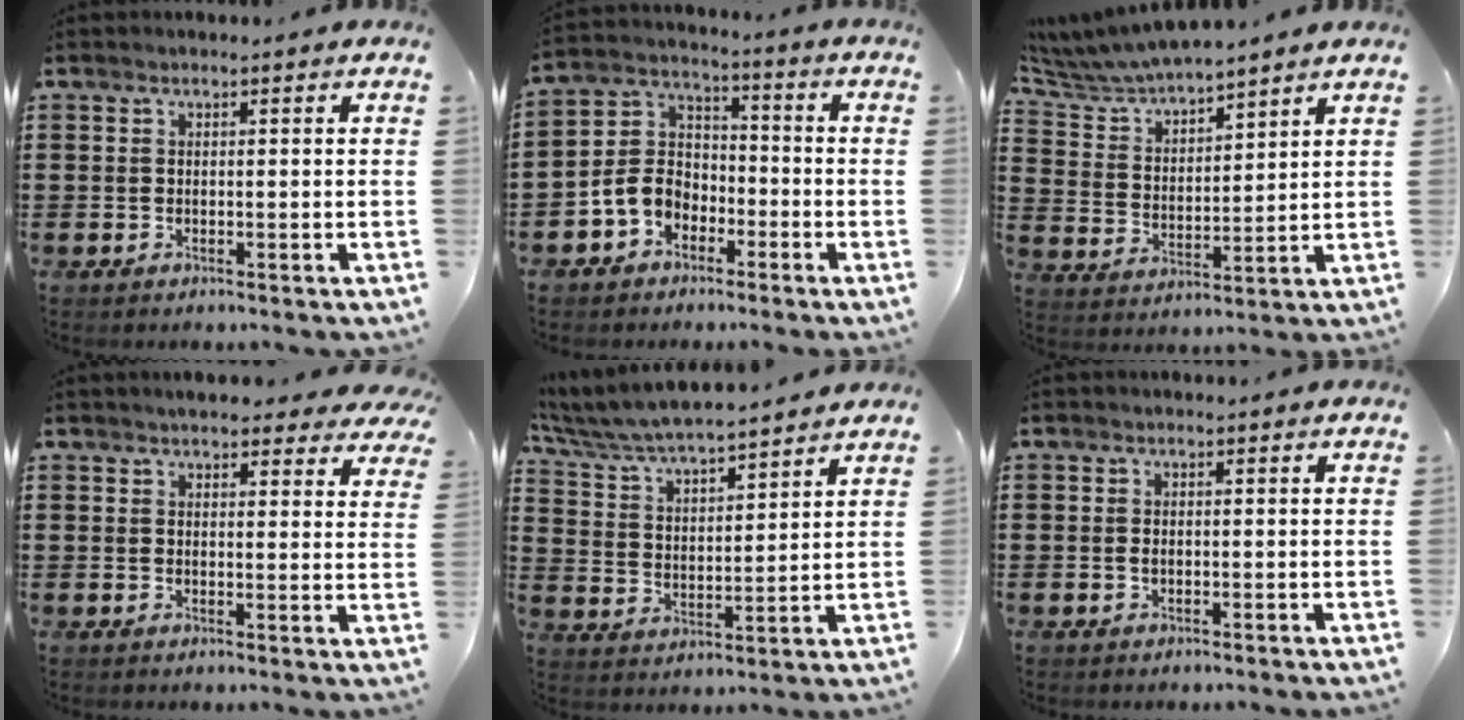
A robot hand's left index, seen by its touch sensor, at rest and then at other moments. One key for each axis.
{"total": 6.2, "fx": -3.2, "fy": 4.8, "fz": 2.3, "tx": -0.078, "ty": 0.006, "tz": -0.070}
{"total": 5.6, "fx": 5.5, "fy": 0.4, "fz": 0.8, "tx": -0.047, "ty": -0.035, "tz": 0.093}
{"total": 4.0, "fx": 3.7, "fy": 0.7, "fz": 1.2, "tx": -0.027, "ty": -0.009, "tz": 0.067}
{"total": 5.9, "fx": 5.7, "fy": 0.3, "fz": 1.6, "tx": -0.058, "ty": -0.036, "tz": 0.095}
{"total": 0.8, "fx": -0.1, "fy": 0.5, "fz": 0.7, "tx": -0.016, "ty": 0.001, "tz": -0.002}